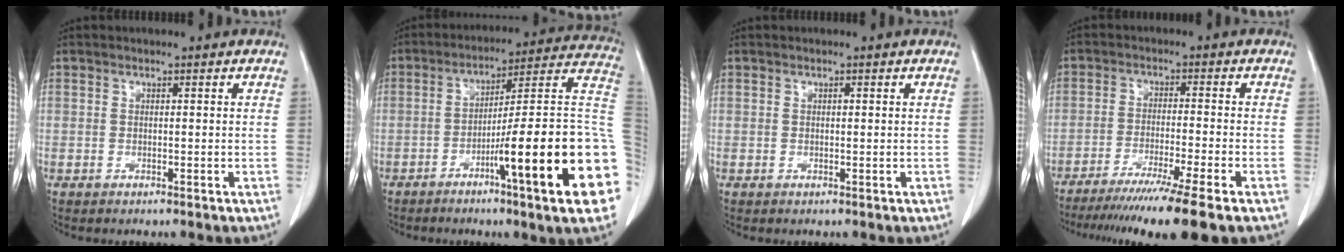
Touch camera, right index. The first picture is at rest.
{"total": 22.8, "force": [-6.6, 0.1, 21.8], "torque": [-0.218, 0.003, -0.104]}
{"total": 0.0}
{"total": 14.0, "force": [-10.8, -1.8, 8.7], "torque": [-0.124, -0.044, -0.169]}